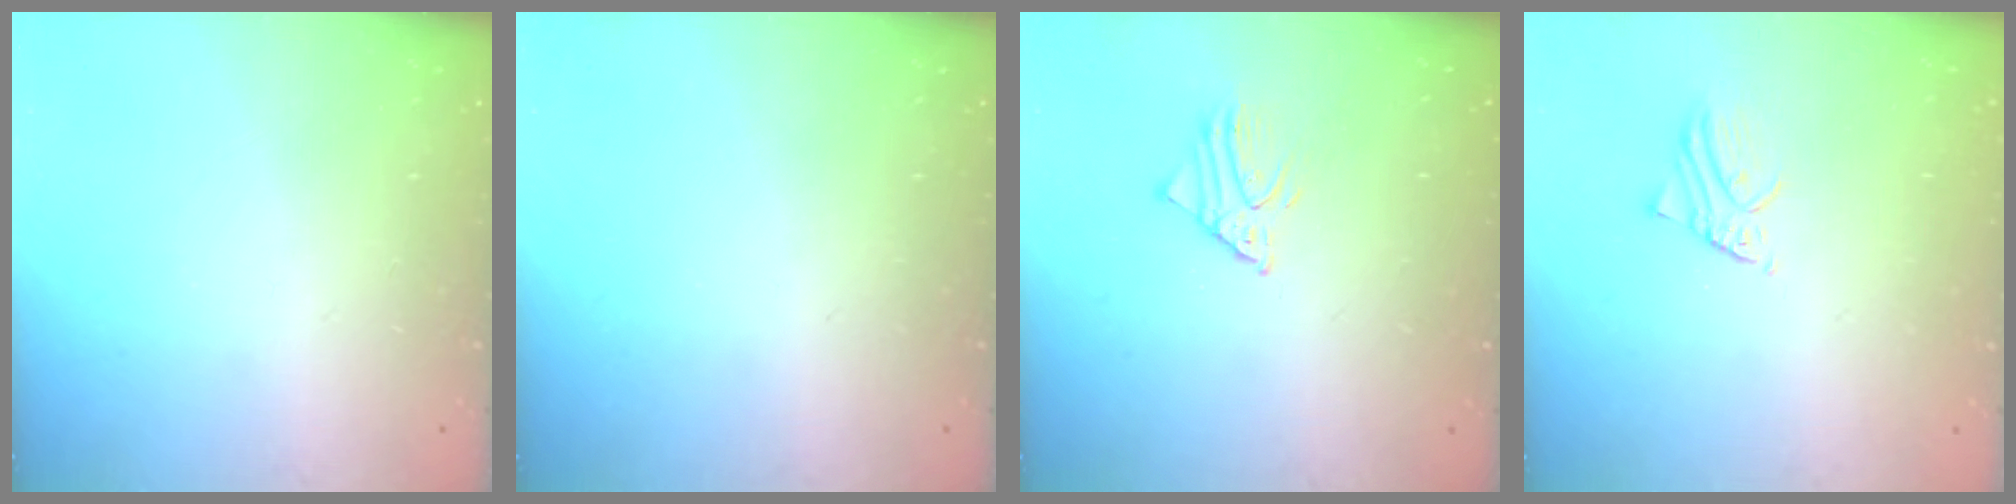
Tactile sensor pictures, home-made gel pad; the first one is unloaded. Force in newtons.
{"total": 0.0}
{"total": 2.0, "press": 2.0, "slide": 0.1}
{"total": 1.9, "press": 1.9, "slide": 0.1}